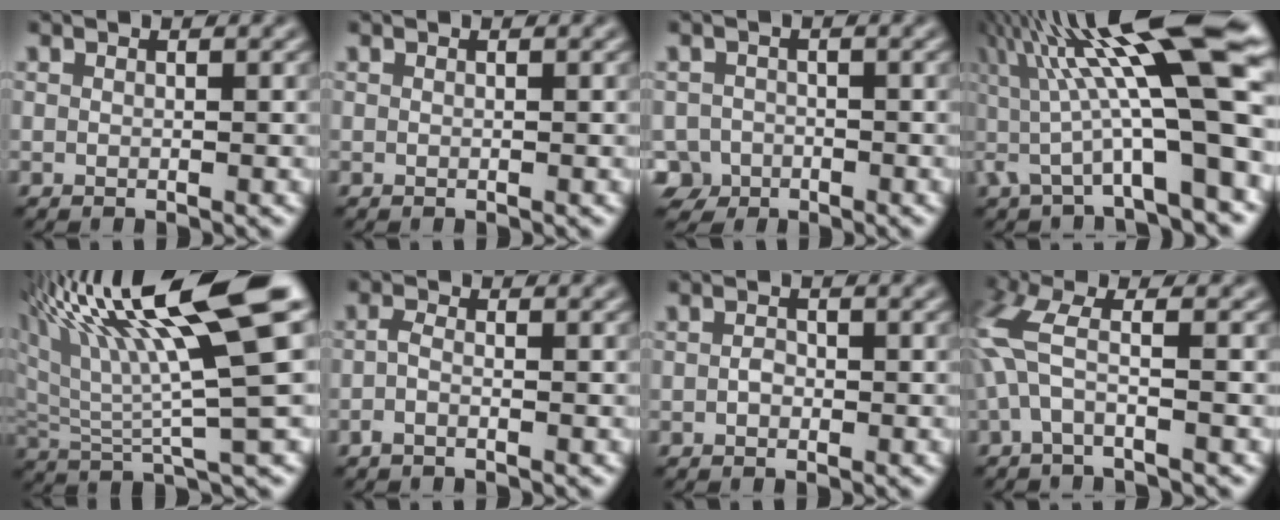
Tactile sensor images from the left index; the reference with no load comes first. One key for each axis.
{"total": 0.0}
{"total": 3.6, "fx": -2.3, "fy": 2.7, "fz": 0.4, "tx": 0.005, "ty": -0.001, "tz": -0.043}
{"total": 14.5, "fx": 3.4, "fy": 3.2, "fz": 13.7, "tx": -0.217, "ty": 0.012, "tz": 0.062}
{"total": 13.1, "fx": 6.1, "fy": 2.4, "fz": 11.3, "tx": -0.188, "ty": 0.014, "tz": 0.105}
{"total": 1.2, "fx": -0.8, "fy": 0.4, "fz": 0.9, "tx": -0.020, "ty": 0.000, "tz": -0.019}
{"total": 1.0, "fx": -0.3, "fy": 0.7, "fz": 0.6, "tx": -0.013, "ty": -0.001, "tz": -0.008}
{"total": 4.1, "fx": -0.7, "fy": 1.0, "fz": 3.9, "tx": -0.102, "ty": 0.010, "tz": -0.026}